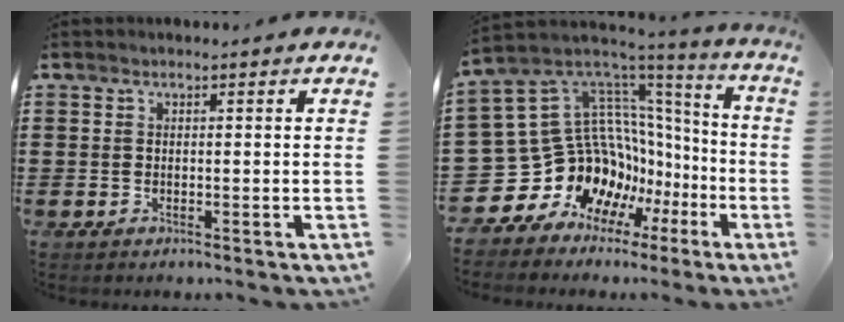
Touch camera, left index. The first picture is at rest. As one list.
[{"total": 17.4, "force": [-5.3, 14.7, 7.8], "torque": [-0.187, -0.046, -0.039]}]